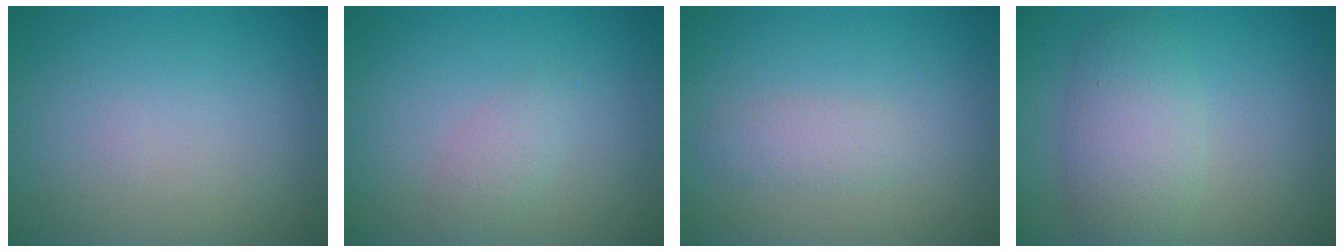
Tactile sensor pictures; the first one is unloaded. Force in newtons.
{"total": 1.4, "press": 1.4, "slide": 0.1}
{"total": 1.7, "press": 1.7, "slide": 0.0}
{"total": 5.0, "press": 5.0, "slide": 0.3}